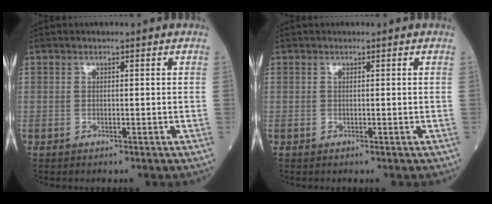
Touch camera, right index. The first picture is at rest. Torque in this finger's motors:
{"motor_torque": [0.01, 0.01, 0.00, -0.01]}